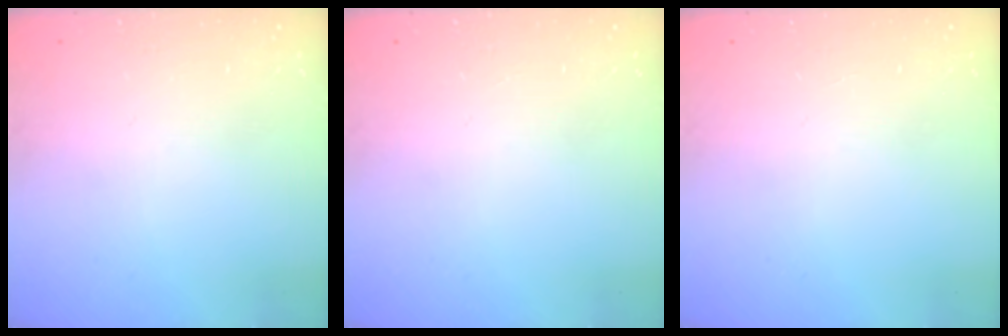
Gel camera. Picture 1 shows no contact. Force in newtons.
{"total": 0.0}
{"total": 0.0}